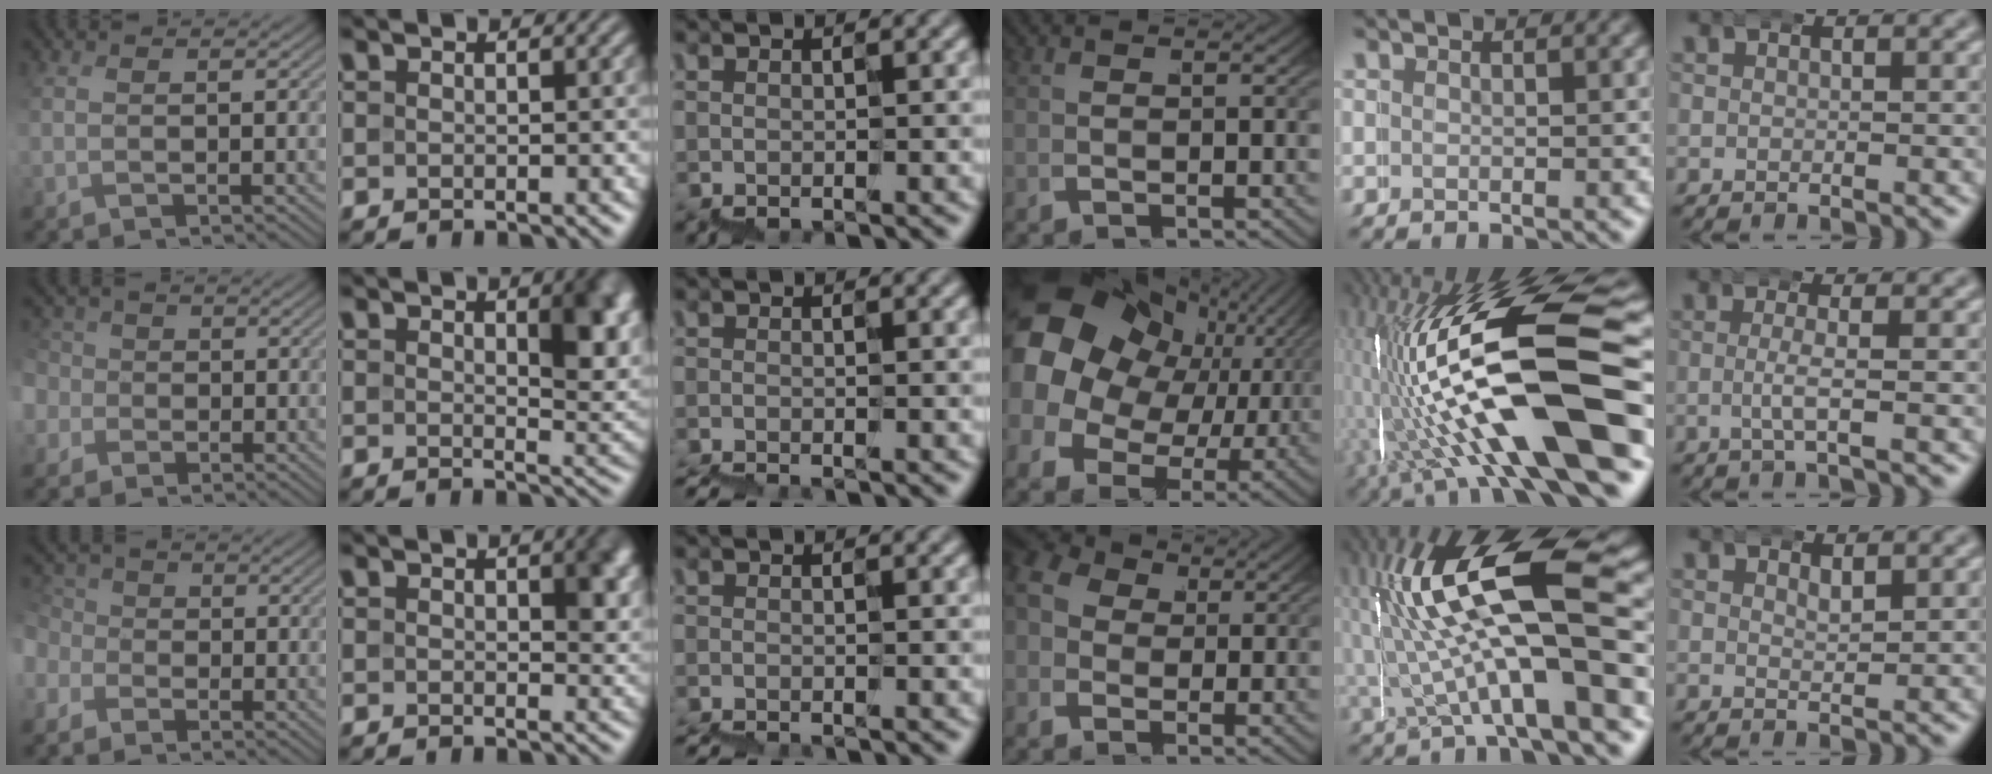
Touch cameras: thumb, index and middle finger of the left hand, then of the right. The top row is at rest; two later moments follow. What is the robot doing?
{"motion": "wrap", "object": "belt"}